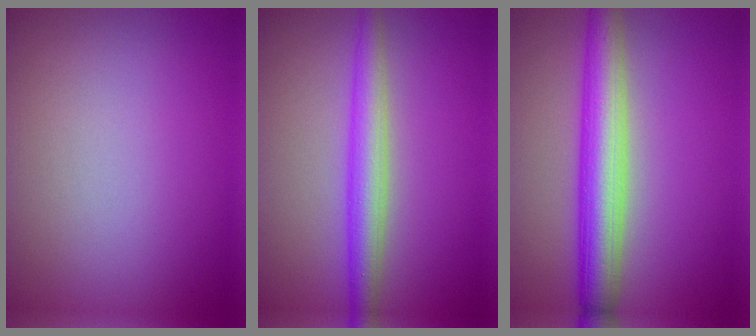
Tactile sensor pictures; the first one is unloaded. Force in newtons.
{"total": 4.0, "press": 4.0, "slide": 0.0}
{"total": 6.5, "press": 6.5, "slide": 0.2}